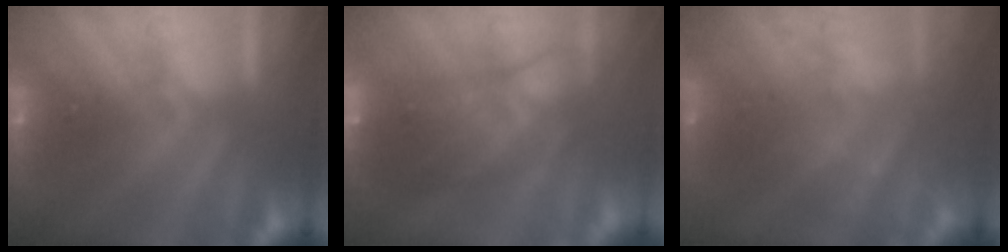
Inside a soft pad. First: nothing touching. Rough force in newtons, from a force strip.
{"total": 5.5}
{"total": 2.3}